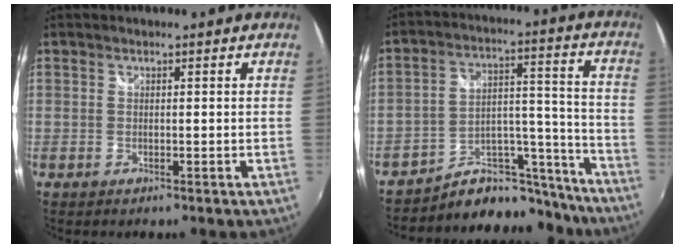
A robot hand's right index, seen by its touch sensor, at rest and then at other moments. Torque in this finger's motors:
{"motor_torque": [-0.54, -0.42, -0.37, -0.09]}